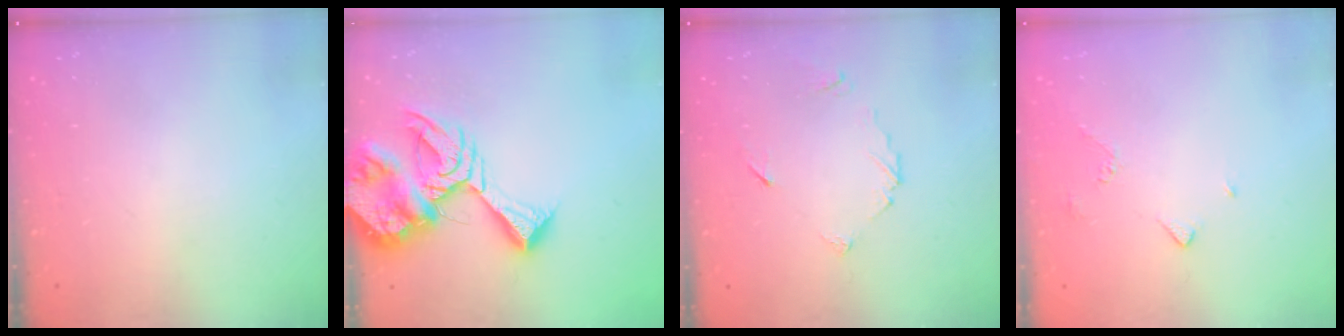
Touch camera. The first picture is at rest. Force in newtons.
{"total": 16.1, "press": 16.0, "slide": 1.7}
{"total": 4.5, "press": 4.5, "slide": 0.5}
{"total": 3.7, "press": 3.6, "slide": 0.7}